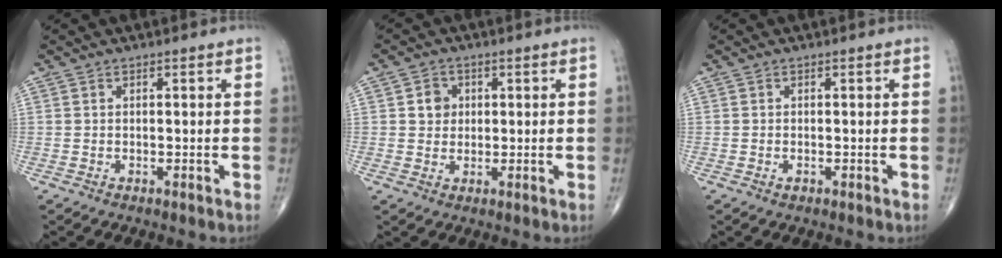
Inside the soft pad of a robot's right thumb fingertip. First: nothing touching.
{"total": 3.6, "force": [0.8, 3.2, 1.5], "torque": [-0.004, 0.001, 0.010]}
{"total": 0.7, "force": [-0.3, 0.4, 0.5], "torque": [-0.008, 0.001, -0.004]}